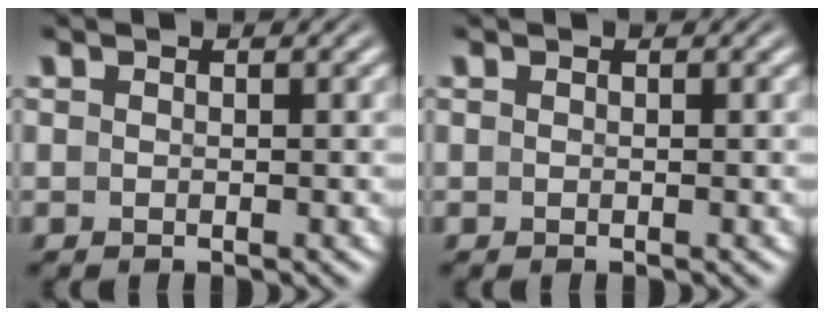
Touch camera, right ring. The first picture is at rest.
{"total": 0.0}